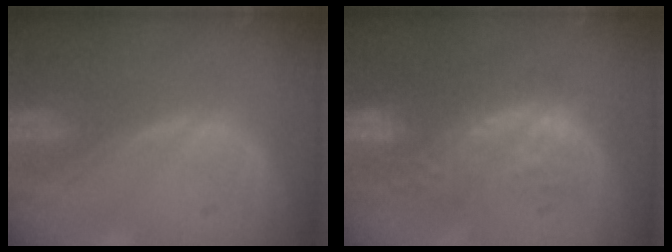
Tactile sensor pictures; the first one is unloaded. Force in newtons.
{"total": 10.5, "press": 9.5, "slide": 4.4}